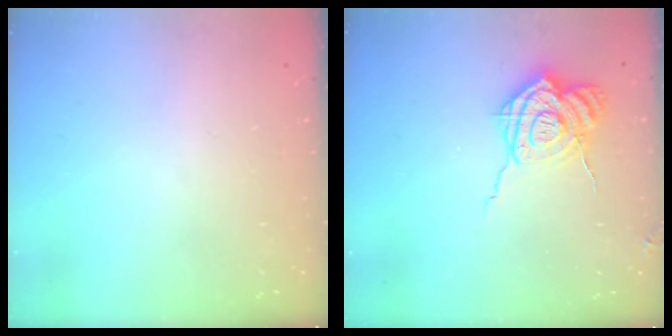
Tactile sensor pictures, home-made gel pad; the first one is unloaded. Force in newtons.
{"total": 13.9, "press": 13.8, "slide": 1.5}